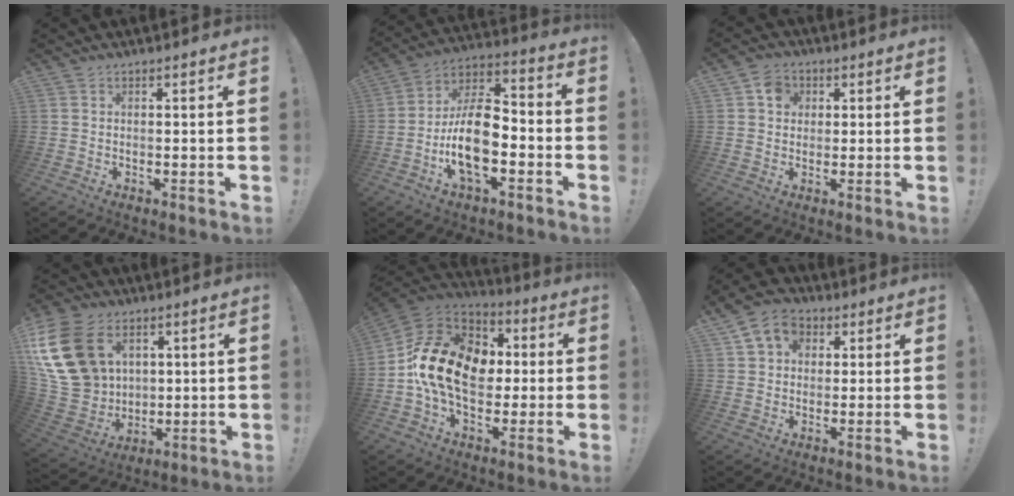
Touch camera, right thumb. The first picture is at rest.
{"total": 16.0, "force": [-4.9, 8.0, 13.0], "torque": [-0.252, 0.020, -0.082]}
{"total": 6.0, "force": [1.8, 5.2, 2.4], "torque": [-0.035, 0.007, 0.034]}
{"total": 22.4, "force": [8.1, 16.8, 12.4], "torque": [-0.257, -0.029, 0.161]}
{"total": 19.1, "force": [0.3, 14.1, 12.9], "torque": [-0.214, 0.025, 0.016]}
{"total": 10.7, "force": [4.6, 8.5, 4.7], "torque": [-0.072, -0.012, 0.091]}